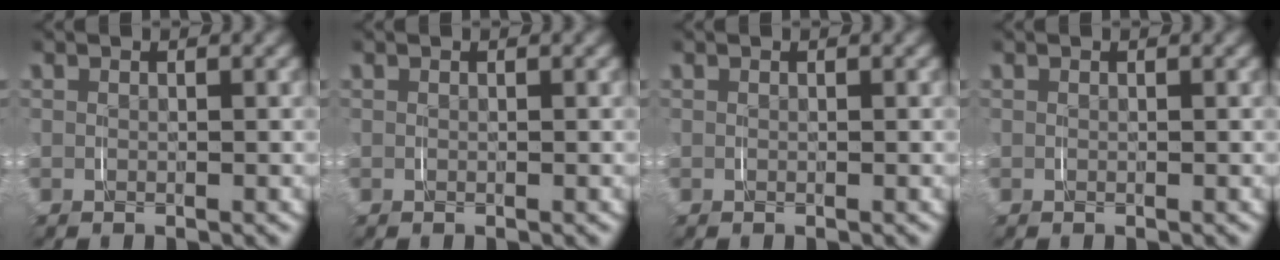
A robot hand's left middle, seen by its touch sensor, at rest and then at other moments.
{"total": 0.0}
{"total": 0.0}
{"total": 0.0}